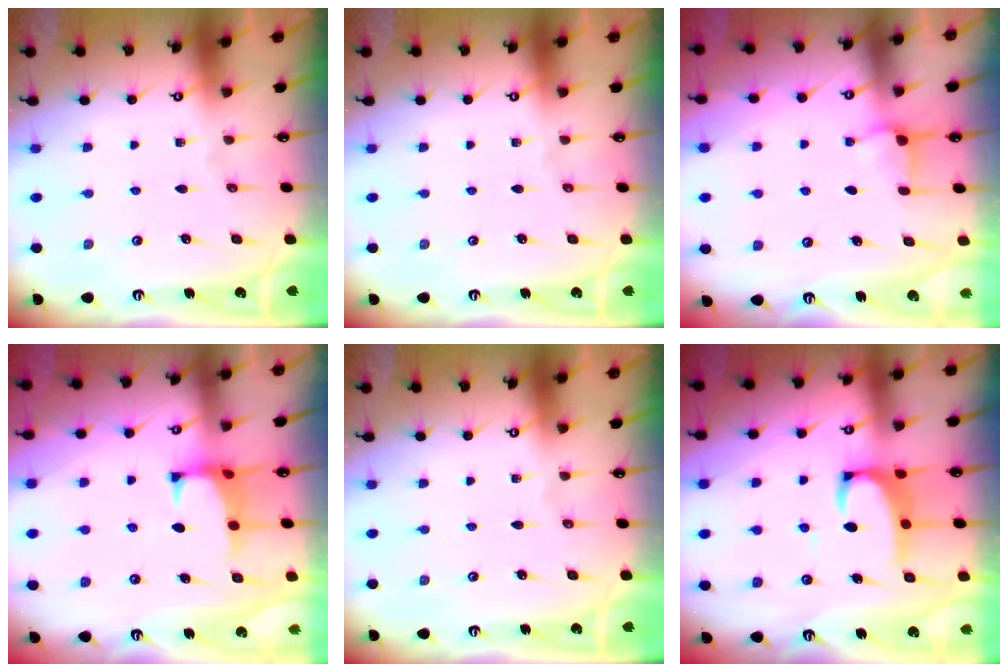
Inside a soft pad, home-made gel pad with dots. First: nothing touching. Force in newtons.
{"total": 0.0}
{"total": 3.9, "press": 3.9, "slide": 0.2}
{"total": 1.6, "press": 1.5, "slide": 0.6}
{"total": 0.0}
{"total": 3.5, "press": 3.4, "slide": 0.9}